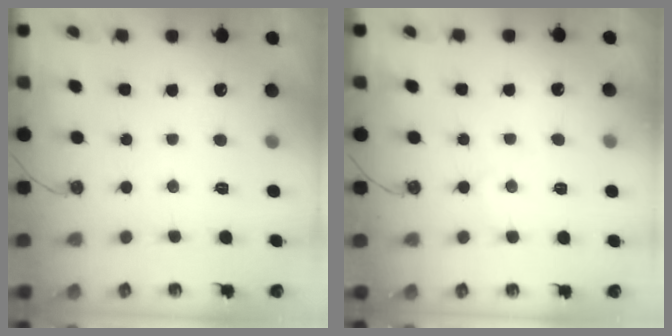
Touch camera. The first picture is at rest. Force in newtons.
{"total": 3.6, "press": 3.6, "slide": 0.6}